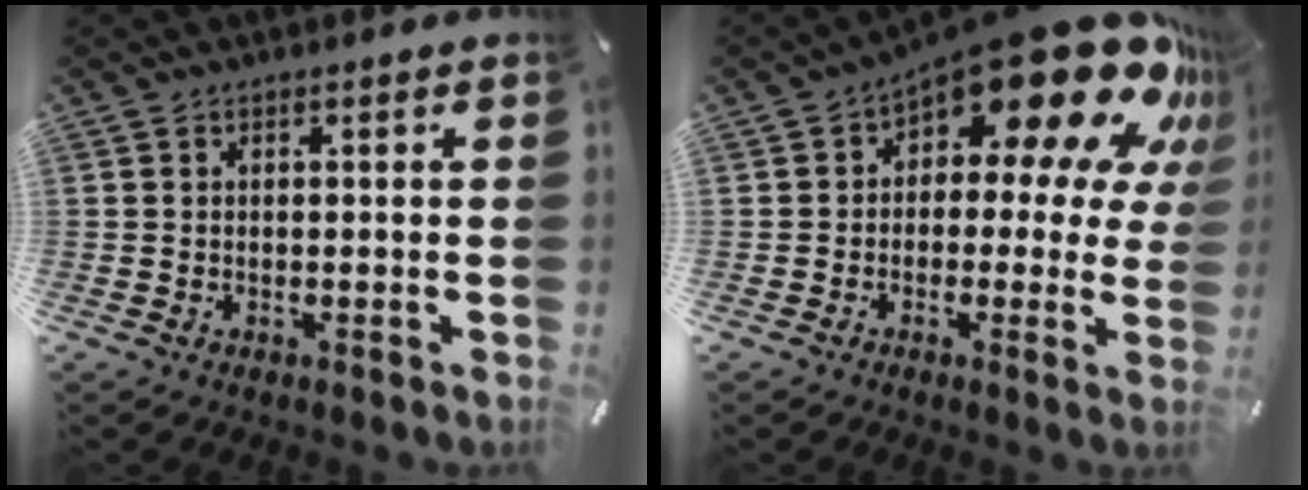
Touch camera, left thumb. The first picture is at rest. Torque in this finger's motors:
{"motor_torque": [1.00, 0.88, 2.09, -0.52, 0.17]}